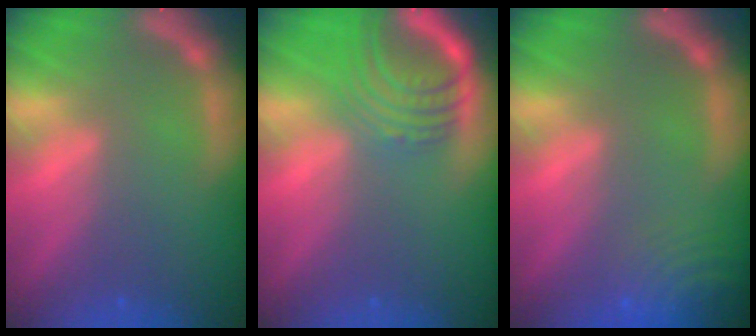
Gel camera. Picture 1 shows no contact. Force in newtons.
{"total": 7.1}
{"total": 8.5}